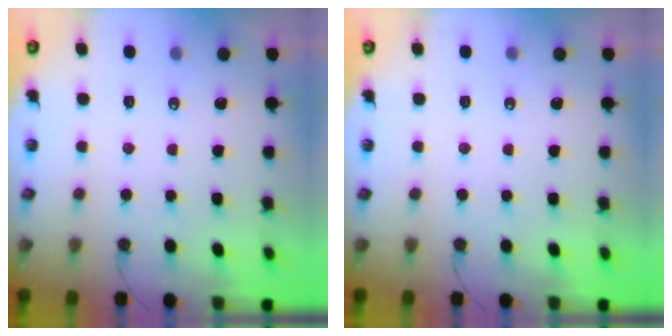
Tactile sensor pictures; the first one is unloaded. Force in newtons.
{"total": 0.0}